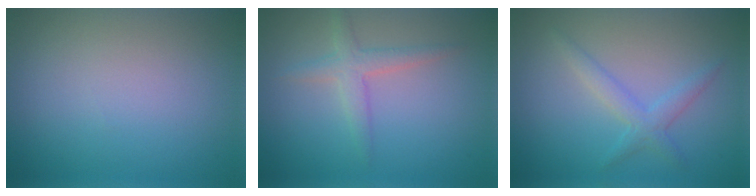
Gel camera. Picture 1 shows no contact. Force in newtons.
{"total": 2.3, "press": 2.3, "slide": 0.1}
{"total": 2.2, "press": 2.2, "slide": 0.2}